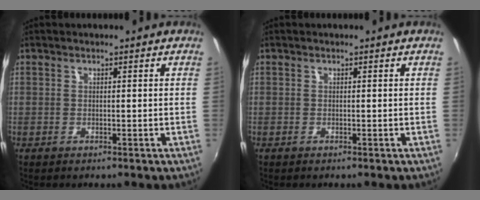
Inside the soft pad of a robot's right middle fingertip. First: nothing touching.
{"total": 0.0}